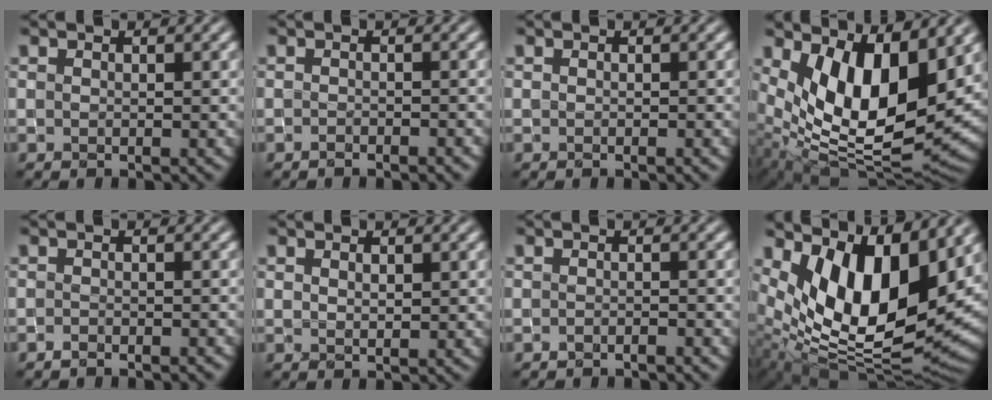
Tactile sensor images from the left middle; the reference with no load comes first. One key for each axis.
{"total": 1.4, "fx": -1.2, "fy": 0.2, "fz": 0.7, "tx": -0.012, "ty": 0.004, "tz": -0.018}
{"total": 0.9, "fx": -0.4, "fy": 0.2, "fz": 0.8, "tx": -0.006, "ty": -0.005, "tz": -0.004}
{"total": 11.8, "fx": 3.0, "fy": 5.7, "fz": 9.8, "tx": -0.163, "ty": -0.022, "tz": 0.057}
{"total": 1.3, "fx": -1.2, "fy": 0.0, "fz": 0.3, "tx": -0.005, "ty": 0.003, "tz": -0.021}
{"total": 0.8, "fx": 0.5, "fy": 0.4, "fz": 0.6, "tx": -0.011, "ty": 0.000, "tz": 0.013}
{"total": 1.1, "fx": -1.1, "fy": 0.1, "fz": 0.4, "tx": -0.007, "ty": 0.002, "tz": -0.020}
{"total": 12.5, "fx": 4.2, "fy": 6.0, "fz": 10.2, "tx": -0.172, "ty": -0.010, "tz": 0.073}